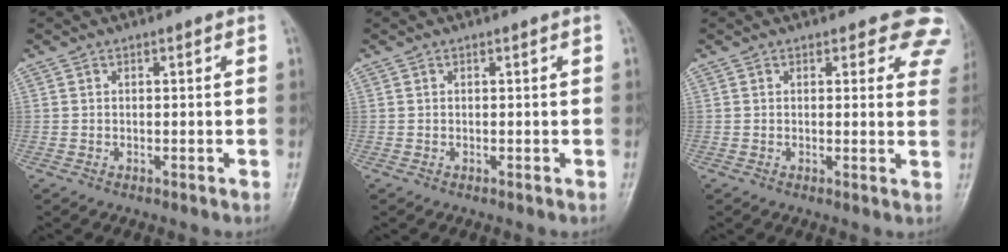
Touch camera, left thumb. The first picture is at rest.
{"total": 0.0}
{"total": 7.2, "force": [5.9, 3.6, 2.2], "torque": [0.028, -0.022, 0.038]}